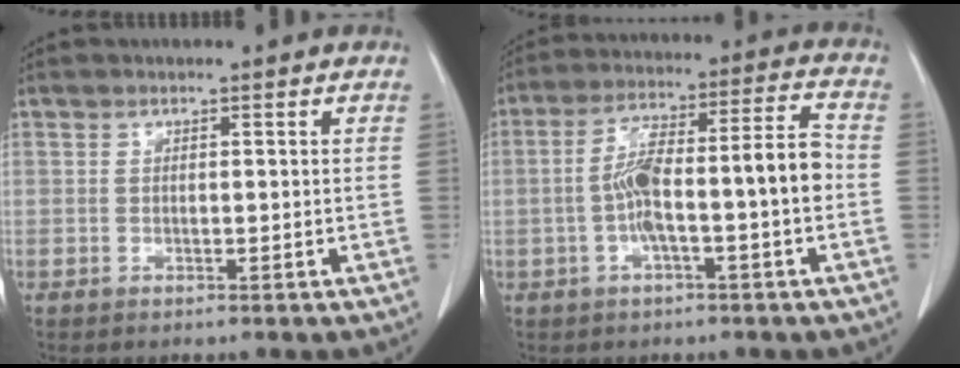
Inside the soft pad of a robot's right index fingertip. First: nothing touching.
{"total": 11.7, "force": [-2.2, 1.2, 11.4], "torque": [-0.200, 0.036, -0.037]}